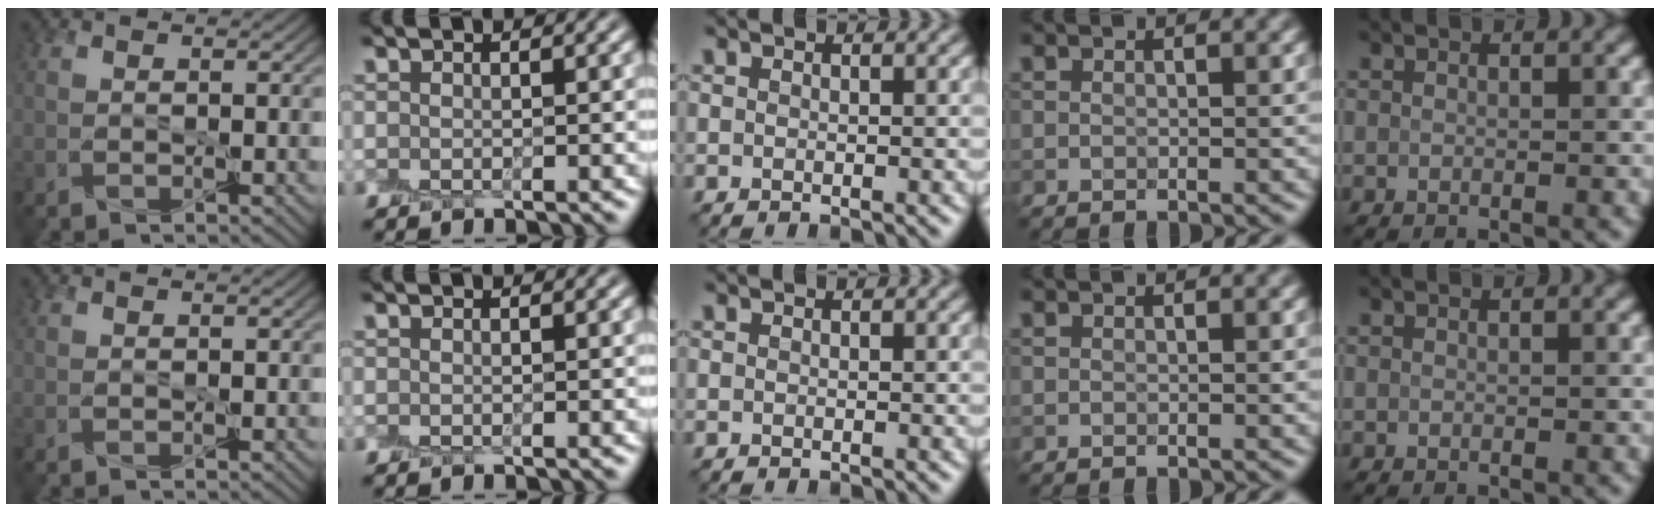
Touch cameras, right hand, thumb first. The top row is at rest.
{}